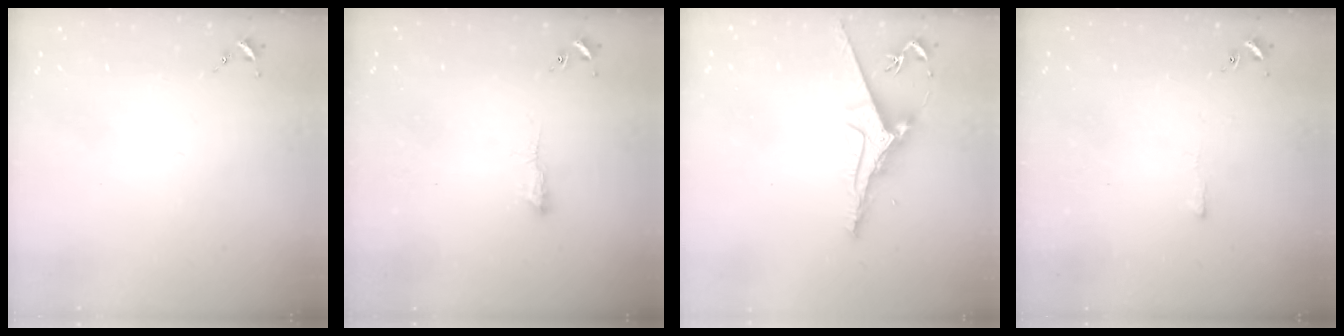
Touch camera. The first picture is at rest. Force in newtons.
{"total": 3.6, "press": 3.5, "slide": 0.8}
{"total": 9.2, "press": 9.2, "slide": 0.3}
{"total": 2.4, "press": 2.4, "slide": 0.5}